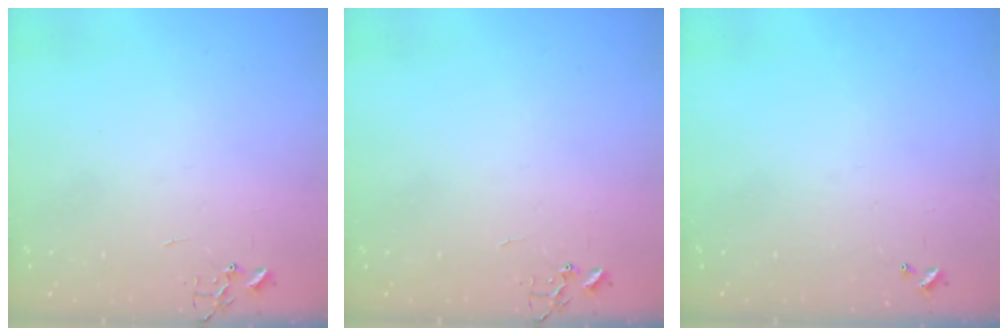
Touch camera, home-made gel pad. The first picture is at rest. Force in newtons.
{"total": 0.0}
{"total": 0.0}